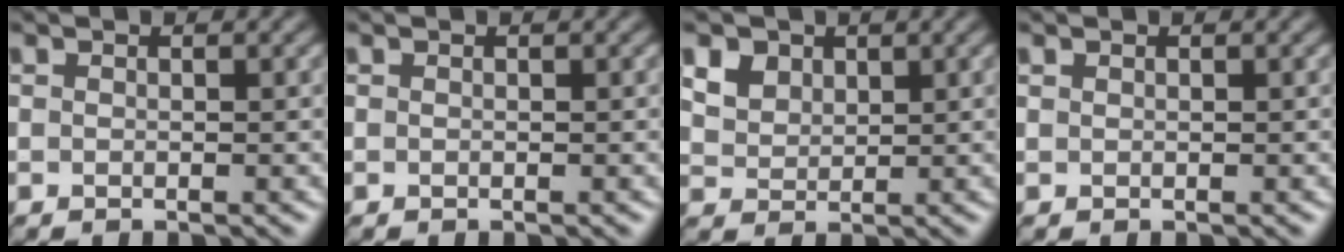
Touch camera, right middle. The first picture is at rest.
{"total": 0.0}
{"total": 5.1, "force": [3.0, 3.5, 2.3], "torque": [-0.073, 0.010, 0.054]}
{"total": 0.0}